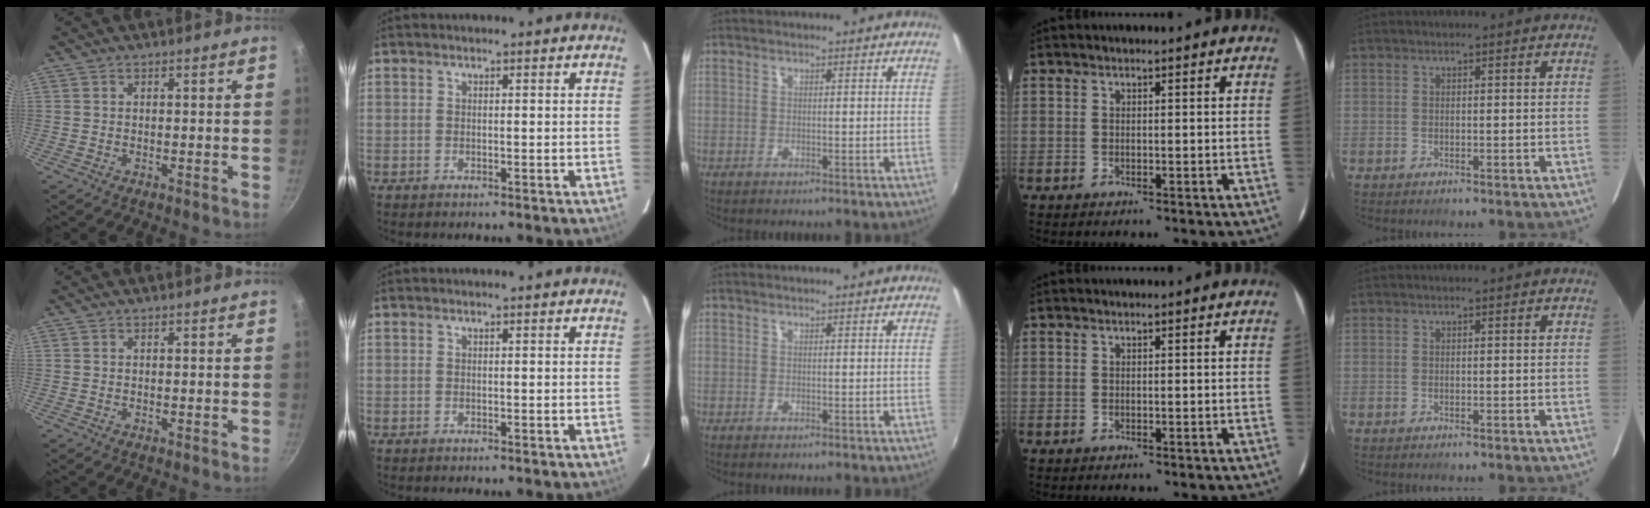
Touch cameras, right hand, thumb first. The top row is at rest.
{}